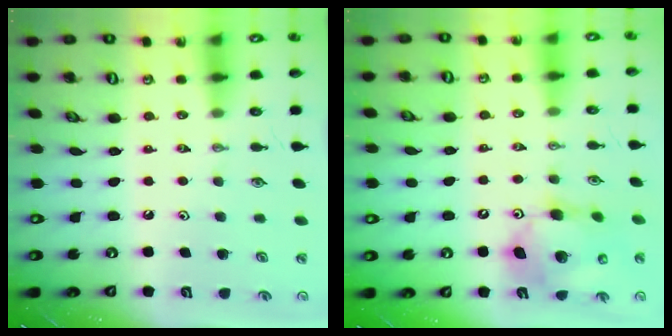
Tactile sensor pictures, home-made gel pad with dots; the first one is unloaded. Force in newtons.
{"total": 14.1, "press": 13.9, "slide": 2.5}